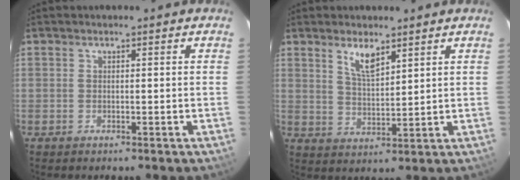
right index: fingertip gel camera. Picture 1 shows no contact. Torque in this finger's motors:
{"motor_torque": [0.71, 0.69, 0.20, 0.07]}